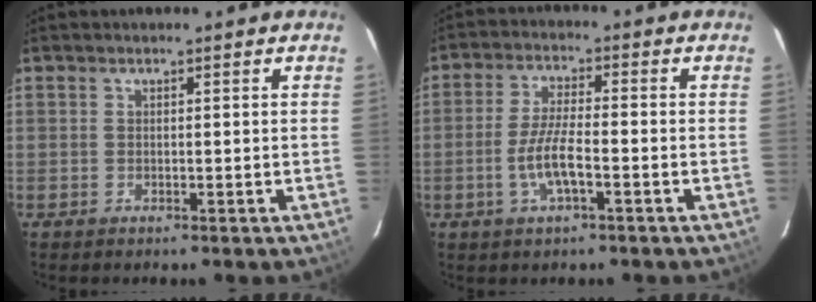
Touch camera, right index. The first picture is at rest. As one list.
[{"total": 6.8, "force": [-2.5, 1.3, 6.1], "torque": [-0.126, -0.001, -0.049]}]